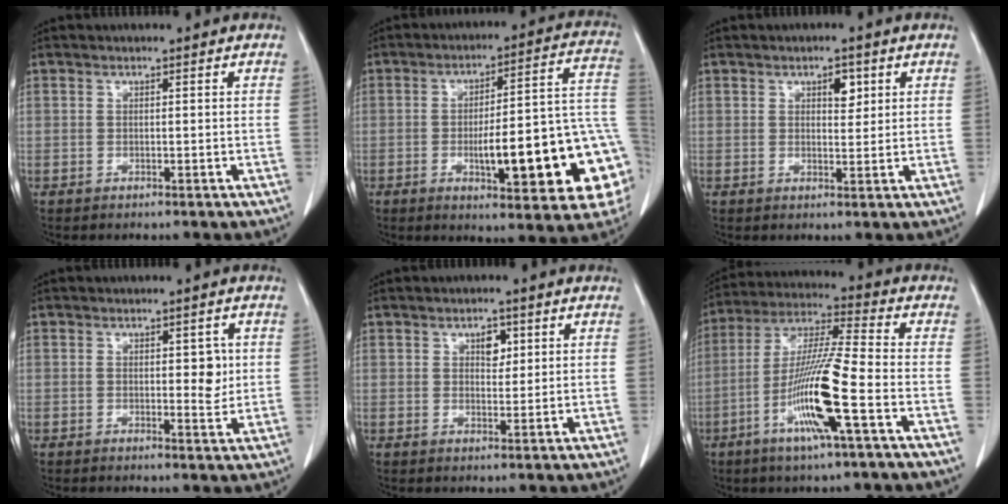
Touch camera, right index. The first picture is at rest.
{"total": 20.7, "force": [-4.9, 3.9, 19.7], "torque": [-0.188, 0.028, -0.057]}
{"total": 3.0, "force": [1.4, 1.4, 2.2], "torque": [-0.030, -0.001, 0.021]}
{"total": 3.6, "force": [0.5, 1.5, 3.2], "torque": [-0.041, -0.005, 0.009]}
{"total": 2.9, "force": [1.3, 1.7, 2.0], "torque": [-0.026, 0.002, 0.018]}
{"total": 14.2, "force": [-5.0, -0.1, 13.2], "torque": [-0.265, -0.011, -0.102]}